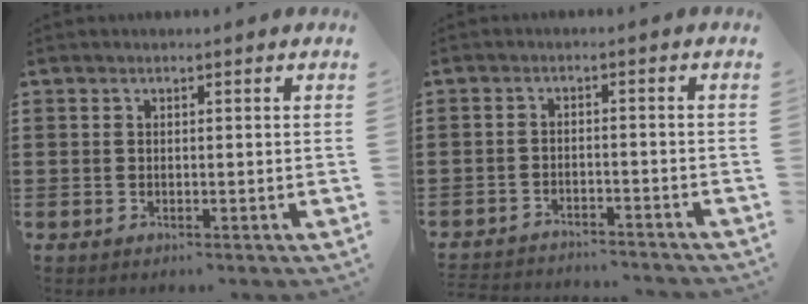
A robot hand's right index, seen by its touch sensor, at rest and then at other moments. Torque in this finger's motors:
{"motor_torque": [-2.14, 0.00, -1.05, 0.05]}